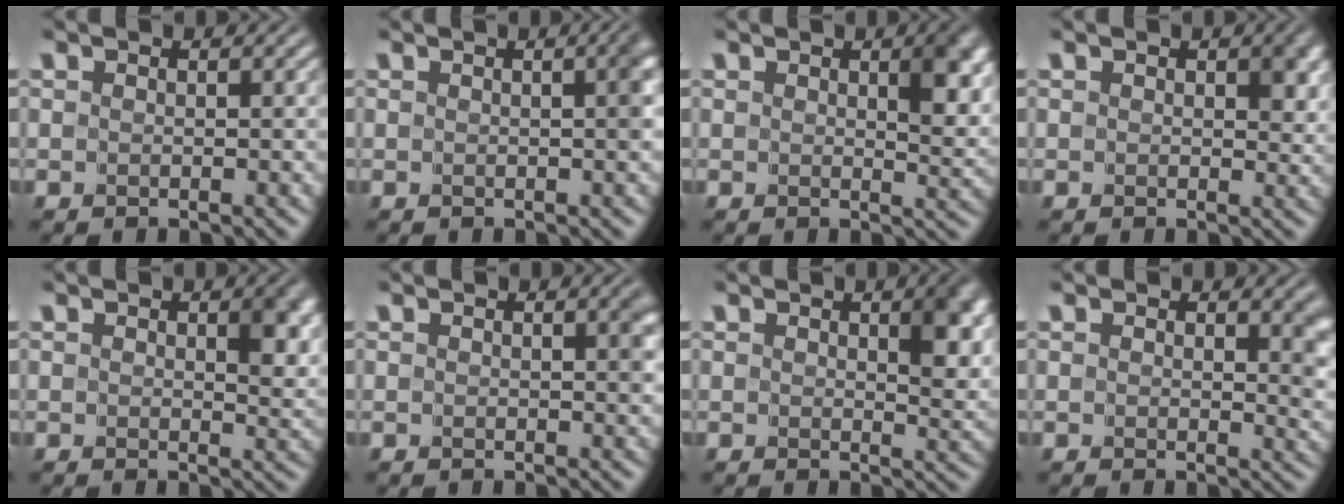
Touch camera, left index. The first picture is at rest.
{"total": 1.5, "force": [0.1, 0.0, 1.5], "torque": [-0.015, 0.004, 0.001]}
{"total": 3.4, "force": [1.1, 1.5, 2.8], "torque": [-0.036, -0.009, 0.020]}
{"total": 3.0, "force": [0.6, 1.7, 2.3], "torque": [-0.025, -0.003, 0.010]}
{"total": 3.1, "force": [0.8, 1.6, 2.5], "torque": [-0.031, -0.007, 0.016]}
{"total": 1.0, "force": [0.3, 0.3, 0.9], "torque": [-0.007, -0.001, 0.005]}
{"total": 3.7, "force": [1.2, 1.7, 3.1], "torque": [-0.038, -0.008, 0.021]}
{"total": 3.3, "force": [1.1, 1.8, 2.6], "torque": [-0.018, -0.008, 0.018]}